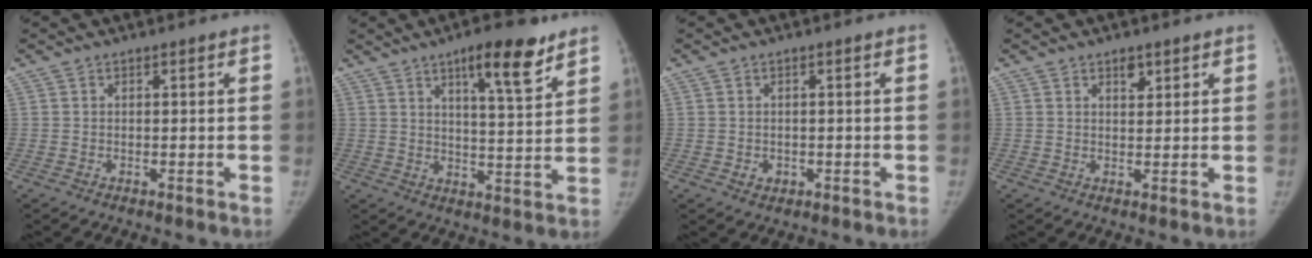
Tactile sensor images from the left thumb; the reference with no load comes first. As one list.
[{"total": 10.9, "force": [6.8, 2.5, 8.1], "torque": [-0.104, -0.040, 0.102]}, {"total": 1.5, "force": [-0.3, 1.3, 0.6], "torque": [-0.004, 0.001, 0.003]}, {"total": 2.4, "force": [1.6, 1.3, 1.3], "torque": [-0.006, -0.009, 0.026]}]